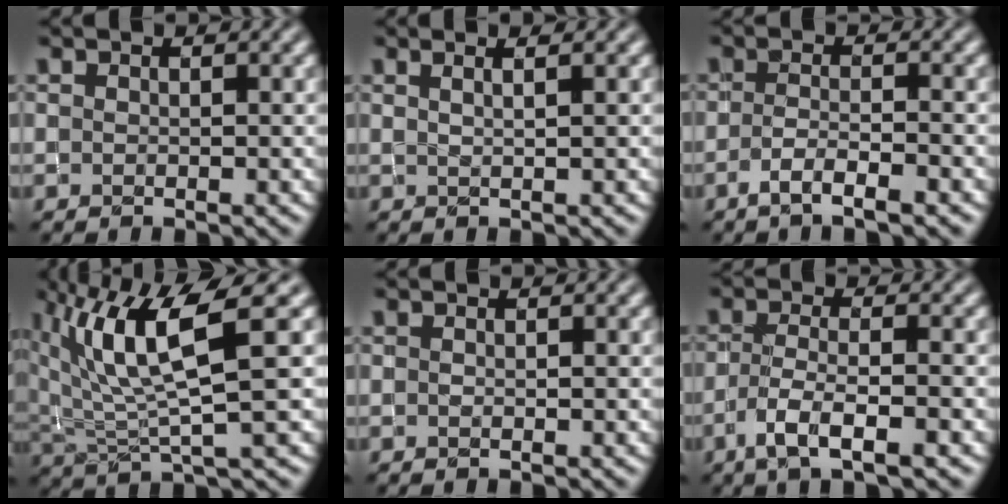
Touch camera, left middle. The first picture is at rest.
{"total": 2.3, "force": [1.4, 1.0, 1.5], "torque": [0.000, 0.005, -0.008]}
{"total": 2.8, "force": [-1.9, 0.6, 2.0], "torque": [-0.039, 0.000, -0.039]}
{"total": 8.1, "force": [3.4, 1.9, 7.1], "torque": [-0.144, 0.001, 0.068]}
{"total": 0.0}
{"total": 4.0, "force": [-2.3, 0.9, 3.1], "torque": [-0.066, -0.004, -0.045]}